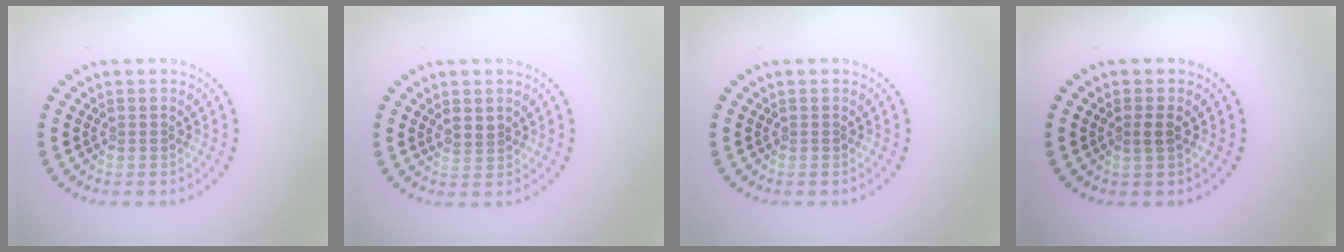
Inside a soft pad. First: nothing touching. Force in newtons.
{"total": 1.5, "press": 1.1, "slide": 0.9}
{"total": 0.0}
{"total": 1.1, "press": 0.9, "slide": 0.7}